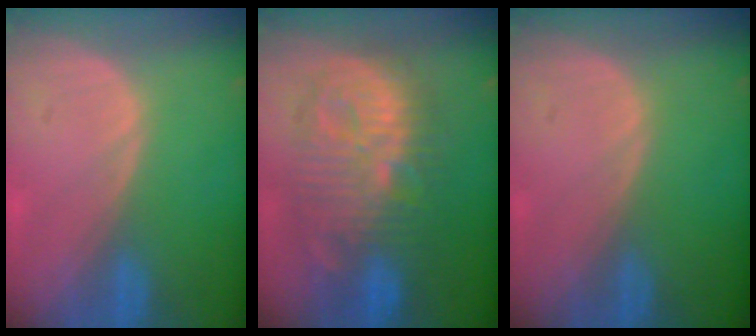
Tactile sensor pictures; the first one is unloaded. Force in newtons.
{"total": 11.6, "press": 11.5, "slide": 0.8}
{"total": 0.0}